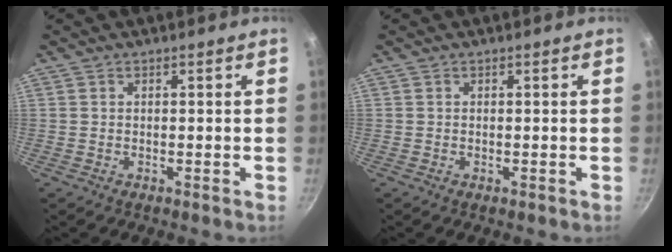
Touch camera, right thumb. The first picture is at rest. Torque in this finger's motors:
{"motor_torque": [0.26, 0.04, 0.26, -0.68, -0.07]}